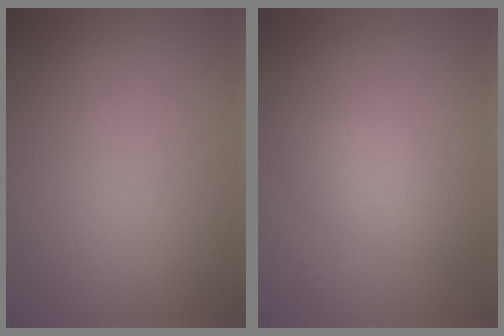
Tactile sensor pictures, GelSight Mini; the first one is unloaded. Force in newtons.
{"total": 2.6, "press": 2.6, "slide": 0.1}